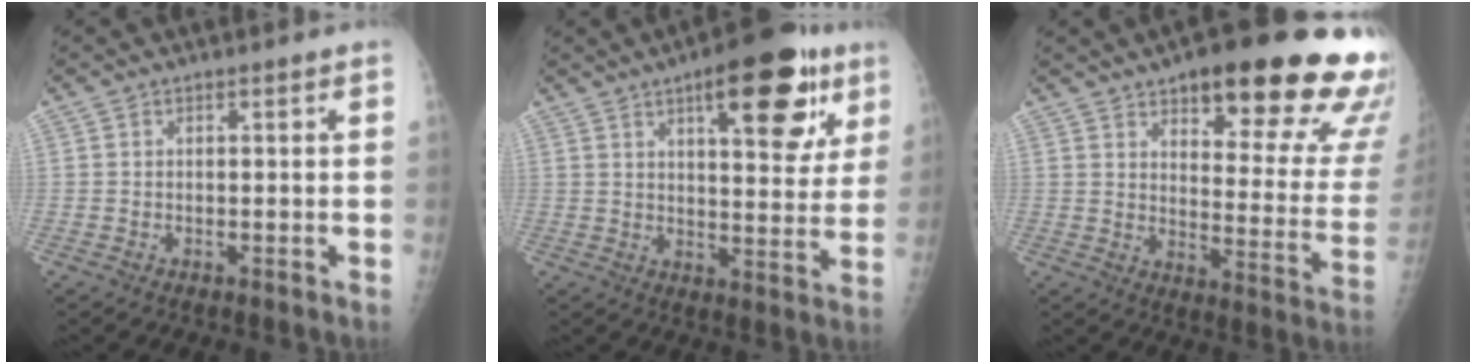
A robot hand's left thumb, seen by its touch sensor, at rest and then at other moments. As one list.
[{"total": 18.1, "force": [8.9, 6.9, 14.2], "torque": [-0.153, -0.025, 0.119]}, {"total": 25.7, "force": [15.6, 8.0, 18.8], "torque": [-0.193, -0.063, 0.202]}]